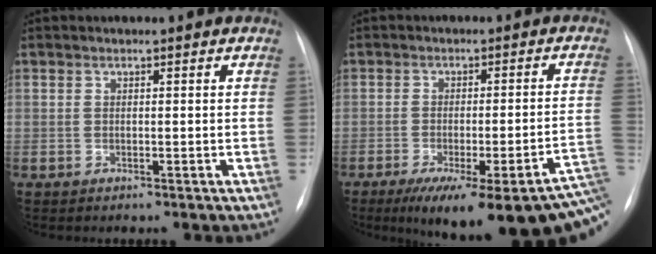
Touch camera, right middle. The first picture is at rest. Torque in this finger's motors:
{"motor_torque": [1.14, -0.99, 0.61, 0.13]}